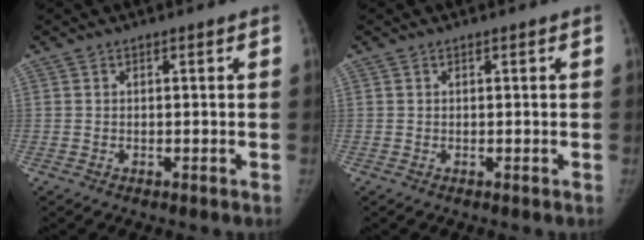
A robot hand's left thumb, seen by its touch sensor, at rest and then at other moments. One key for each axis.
{"total": 0.0}